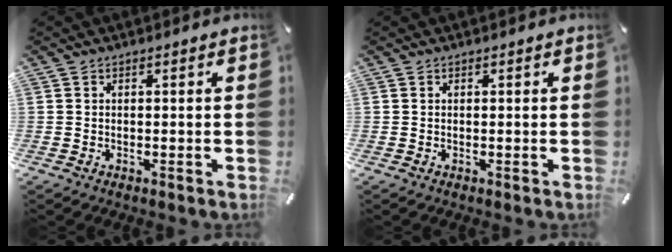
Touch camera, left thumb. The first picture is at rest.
{"total": 0.0}